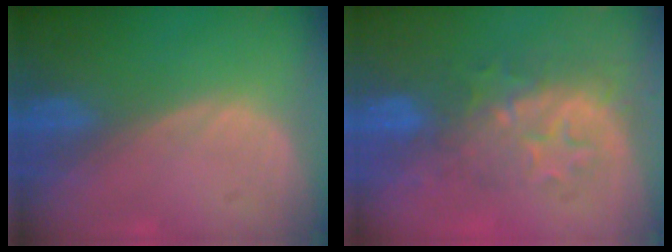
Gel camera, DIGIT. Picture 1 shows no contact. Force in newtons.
{"total": 8.3, "press": 7.8, "slide": 3.0}